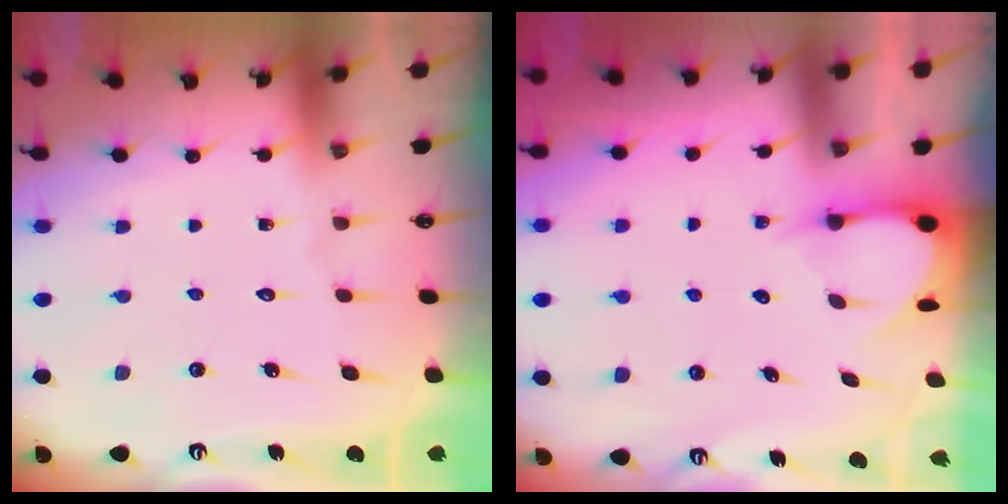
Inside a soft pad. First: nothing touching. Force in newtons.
{"total": 3.5, "press": 3.5, "slide": 0.4}